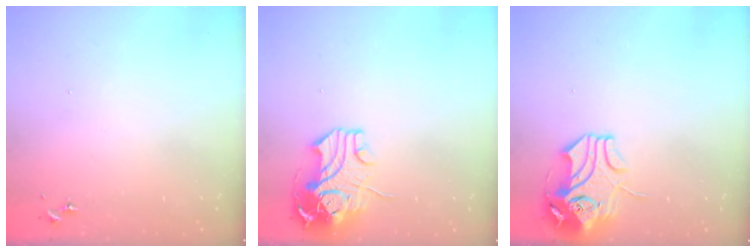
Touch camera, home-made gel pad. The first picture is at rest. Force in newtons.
{"total": 12.8, "press": 12.6, "slide": 2.3}
{"total": 10.3, "press": 10.2, "slide": 1.7}